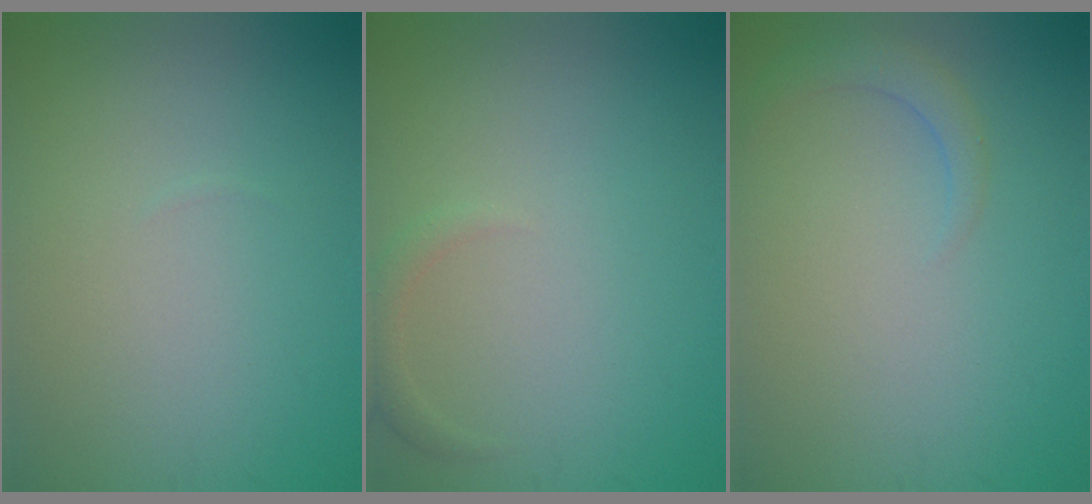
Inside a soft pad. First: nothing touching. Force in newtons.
{"total": 1.3, "press": 1.2, "slide": 0.2}
{"total": 1.7, "press": 1.7, "slide": 0.3}